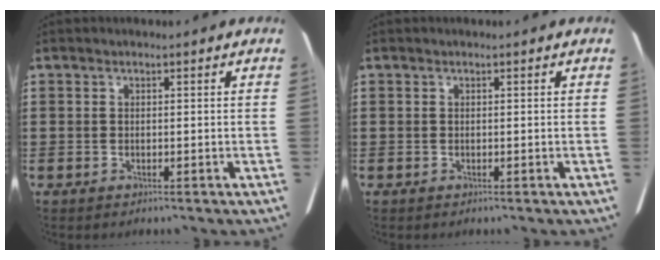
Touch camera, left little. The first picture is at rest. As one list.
[{"total": 0.0}]